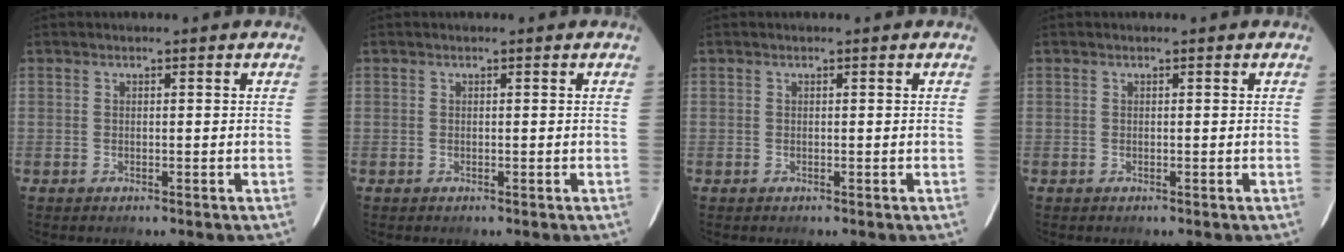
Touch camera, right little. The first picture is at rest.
{"total": 0.0}
{"total": 0.0}
{"total": 0.0}